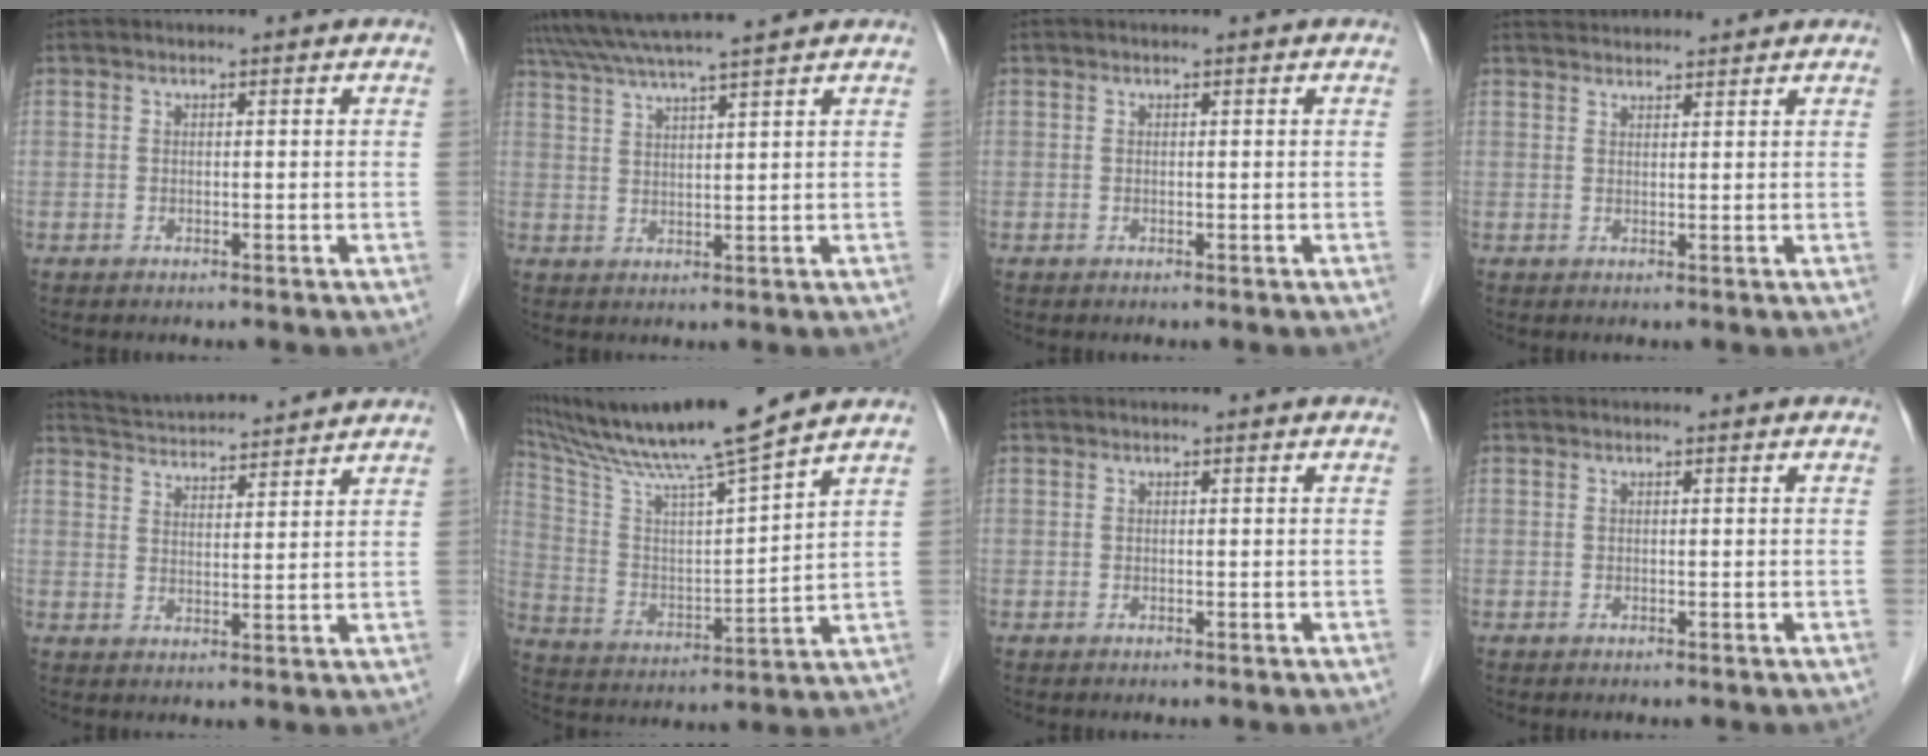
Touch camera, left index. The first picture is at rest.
{"total": 9.3, "force": [8.2, -1.3, 4.2], "torque": [-0.078, 0.027, 0.130]}
{"total": 0.0}
{"total": 4.7, "force": [4.7, 0.1, 0.6], "torque": [-0.013, 0.034, 0.072]}
{"total": 12.5, "force": [11.9, 0.7, 3.7], "torque": [-0.074, 0.025, 0.180]}
{"total": 17.4, "force": [14.8, -1.0, 9.2], "torque": [-0.174, 0.005, 0.260]}
{"total": 0.0}
{"total": 0.0}